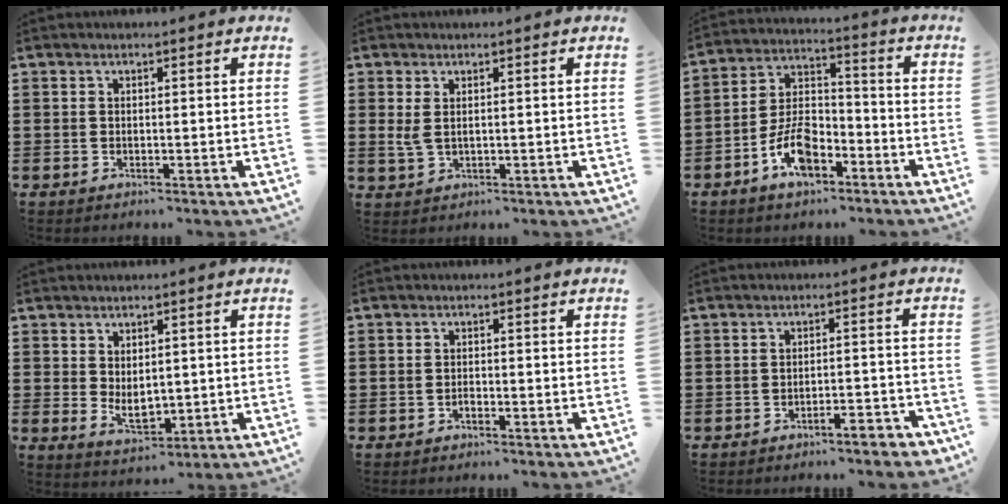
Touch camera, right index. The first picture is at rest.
{"total": 2.4, "force": [0.6, 1.1, 2.1], "torque": [-0.058, 0.000, 0.005]}
{"total": 8.4, "force": [-4.6, 4.4, 5.5], "torque": [-0.122, 0.011, -0.087]}
{"total": 3.9, "force": [0.6, 2.5, 2.9], "torque": [-0.050, 0.002, 0.012]}
{"total": 0.8, "force": [-0.6, 0.4, 0.4], "torque": [-0.011, -0.002, -0.011]}
{"total": 3.2, "force": [-2.8, 0.2, 1.5], "torque": [-0.028, 0.000, -0.054]}